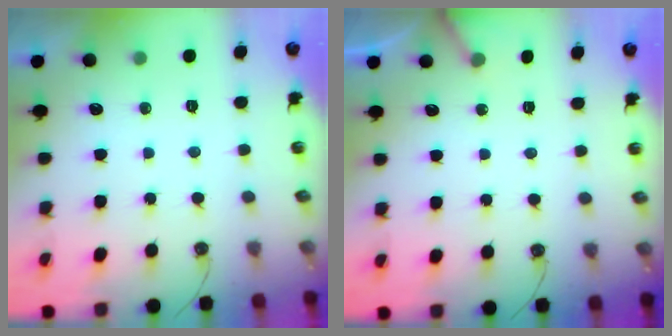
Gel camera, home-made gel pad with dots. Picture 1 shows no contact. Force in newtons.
{"total": 4.1, "press": 4.1, "slide": 0.4}